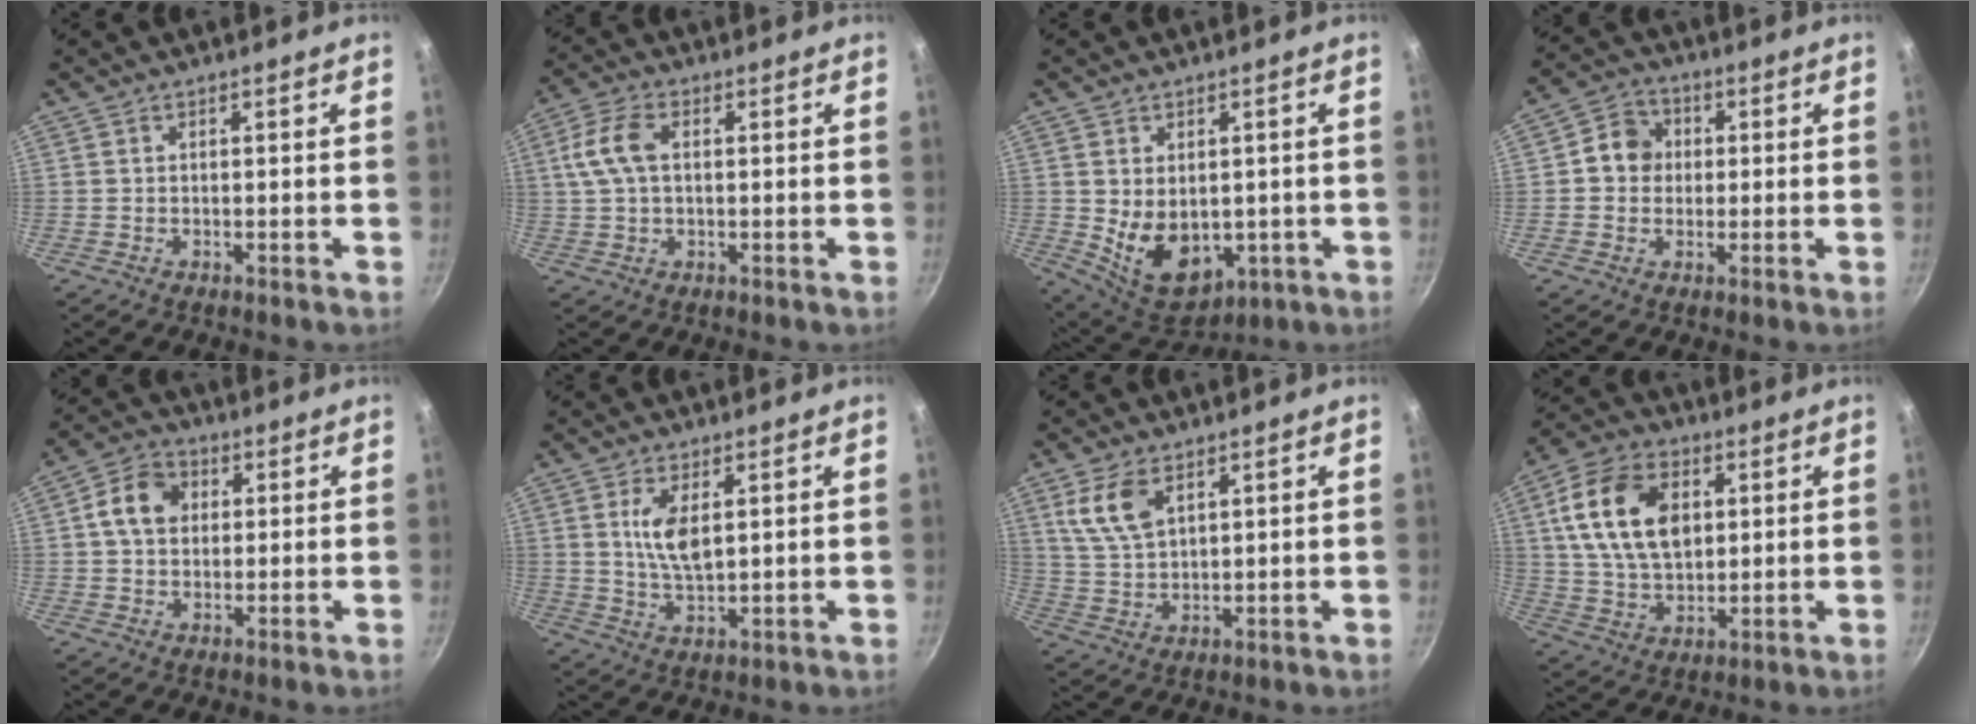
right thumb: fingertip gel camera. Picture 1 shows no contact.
{"total": 7.3, "force": [1.3, 4.4, 5.7], "torque": [-0.118, 0.016, 0.021]}
{"total": 11.4, "force": [-0.7, 8.0, 8.2], "torque": [-0.108, -0.016, 0.018]}
{"total": 6.8, "force": [0.6, 6.1, 2.9], "torque": [-0.014, 0.012, -0.006]}
{"total": 7.8, "force": [1.4, 6.1, 4.6], "torque": [-0.060, 0.013, 0.013]}
{"total": 6.8, "force": [1.8, 3.0, 5.8], "torque": [-0.104, -0.017, 0.038]}
{"total": 7.9, "force": [3.8, 4.3, 5.4], "torque": [-0.100, -0.017, 0.081]}
{"total": 16.5, "force": [4.0, 10.9, 11.8], "torque": [-0.198, -0.004, 0.072]}